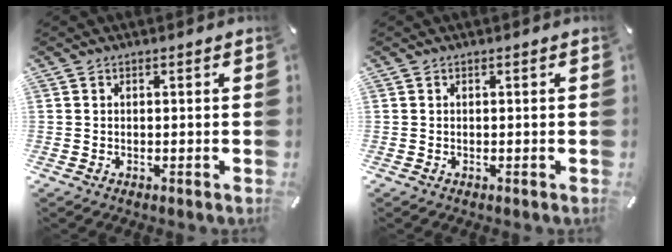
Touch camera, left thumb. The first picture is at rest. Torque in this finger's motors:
{"motor_torque": [-0.02, 0.02, -0.01, 0.01, 0.00]}